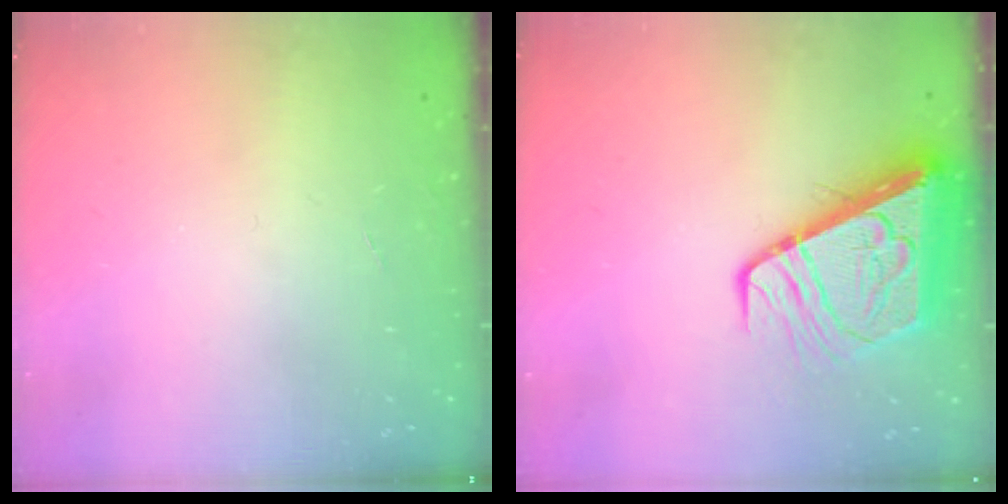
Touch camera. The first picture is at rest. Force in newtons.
{"total": 11.4, "press": 11.3, "slide": 1.4}